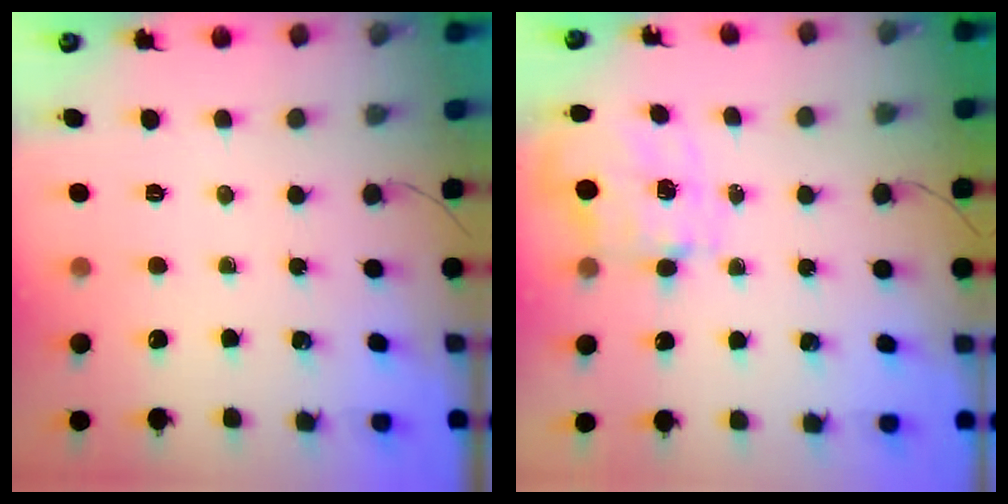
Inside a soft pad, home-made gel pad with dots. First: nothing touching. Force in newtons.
{"total": 3.6, "press": 3.5, "slide": 1.0}